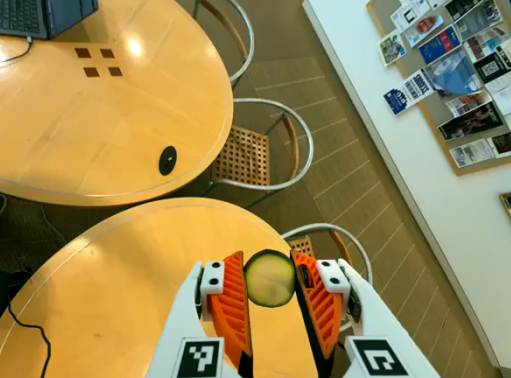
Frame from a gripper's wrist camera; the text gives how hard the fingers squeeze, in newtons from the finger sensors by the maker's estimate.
{"total": 9.2, "left": 9.5, "right": 8.9}